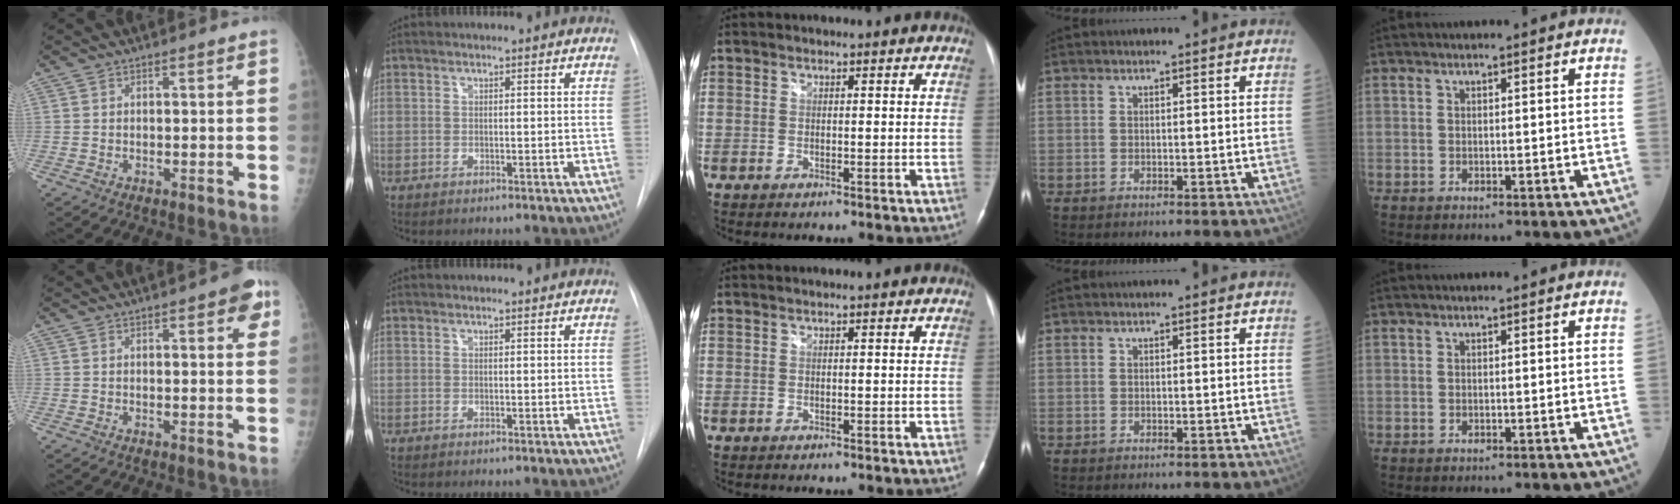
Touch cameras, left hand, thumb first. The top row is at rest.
{"thumb": {"total": 5.1, "force": [2.3, 1.8, 4.2], "torque": [-0.034, -0.002, 0.019]}}